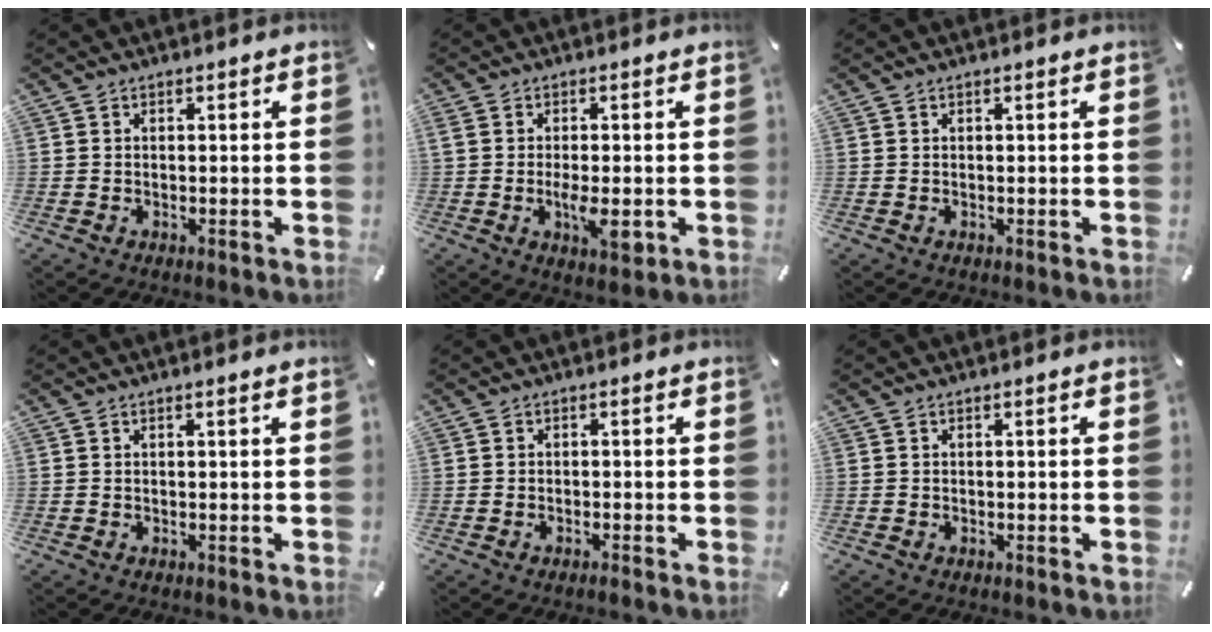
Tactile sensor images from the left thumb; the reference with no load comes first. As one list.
[{"total": 6.7, "force": [-1.4, 2.1, 6.2], "torque": [-0.111, -0.011, -0.024]}, {"total": 0.0}, {"total": 0.5, "force": [0.2, -0.1, 0.5], "torque": [-0.006, 0.000, 0.002]}, {"total": 1.2, "force": [-0.8, 0.1, 0.9], "torque": [-0.015, -0.002, -0.015]}, {"total": 0.0}]